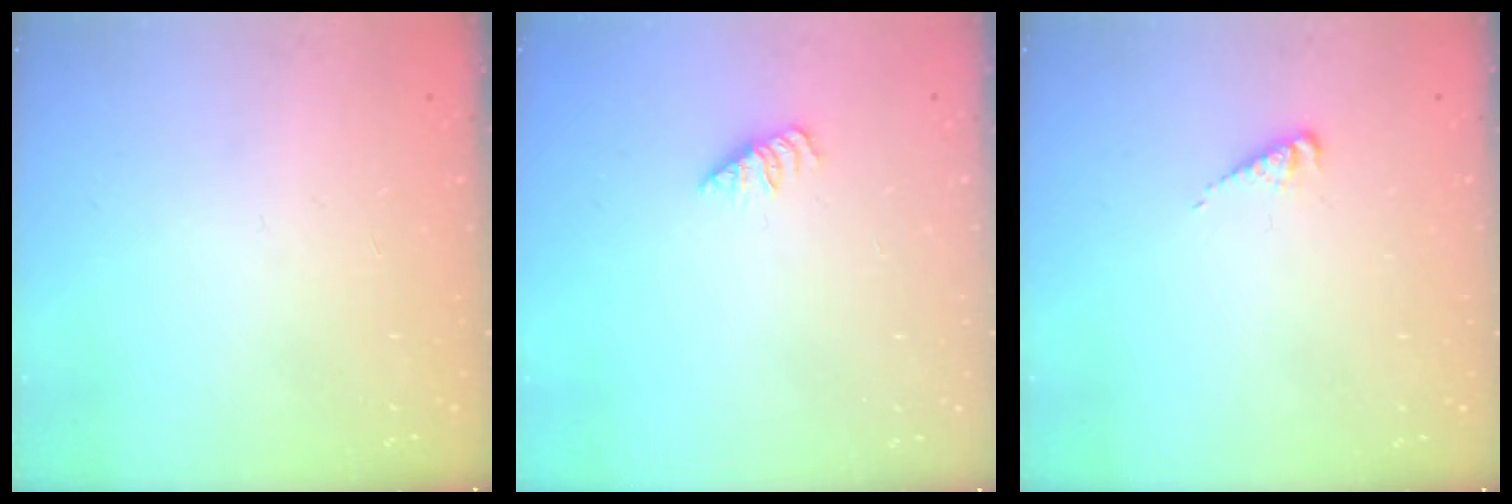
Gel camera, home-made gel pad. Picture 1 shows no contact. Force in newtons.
{"total": 1.4, "press": 1.3, "slide": 0.3}
{"total": 2.9, "press": 2.9, "slide": 0.4}